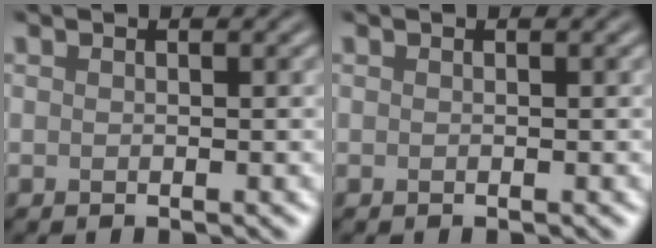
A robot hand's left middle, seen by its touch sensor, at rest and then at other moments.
{"total": 0.0}